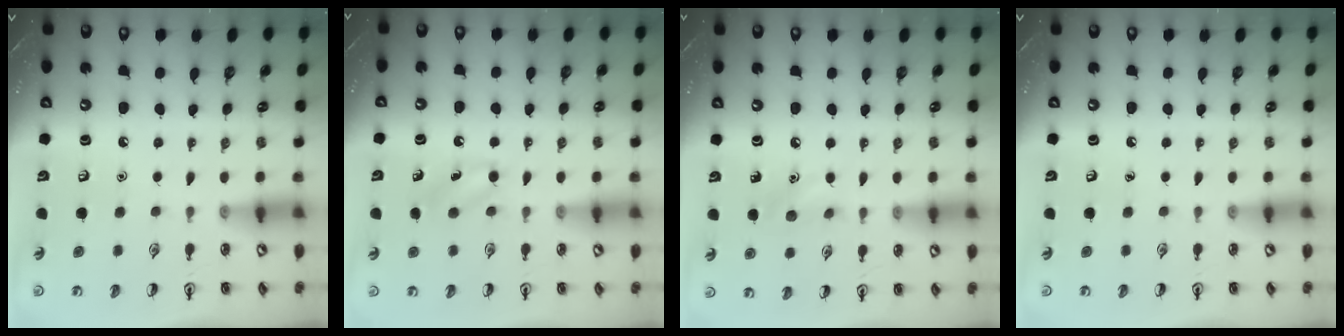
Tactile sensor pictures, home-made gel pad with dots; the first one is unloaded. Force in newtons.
{"total": 5.0, "press": 4.7, "slide": 1.7}
{"total": 6.6, "press": 6.4, "slide": 1.9}
{"total": 0.0}